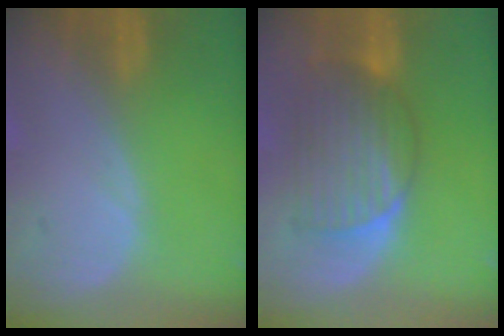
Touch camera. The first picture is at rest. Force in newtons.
{"total": 7.1, "press": 7.1, "slide": 0.3}